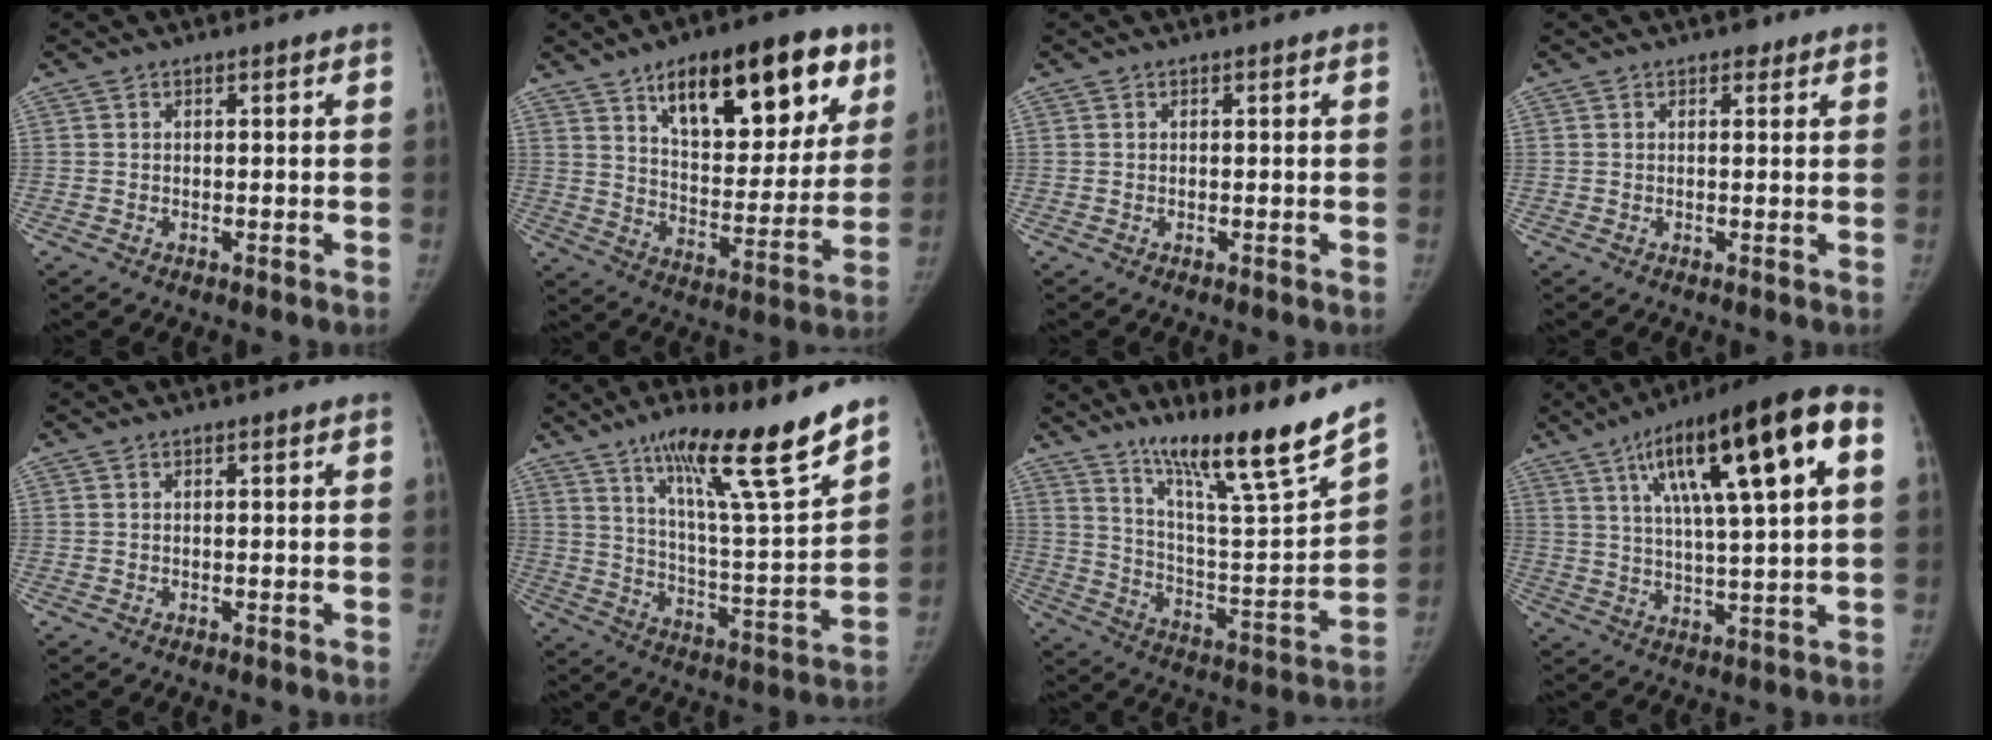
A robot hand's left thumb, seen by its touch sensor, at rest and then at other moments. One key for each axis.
{"total": 24.2, "fx": 12.7, "fy": 11.0, "fz": 17.4, "tx": -0.195, "ty": -0.033, "tz": 0.193}
{"total": 0.0}
{"total": 1.2, "fx": 0.8, "fy": 0.9, "fz": 0.4, "tx": 0.004, "ty": -0.003, "tz": 0.005}
{"total": 0.0}
{"total": 20.4, "fx": 14.3, "fy": 1.8, "fz": 14.4, "tx": -0.203, "ty": -0.079, "tz": 0.239}
{"total": 20.0, "fx": 15.5, "fy": 0.8, "fz": 12.7, "tx": -0.171, "ty": -0.093, "tz": 0.263}
{"total": 22.7, "fx": 8.2, "fy": 5.2, "fz": 20.5, "tx": -0.319, "ty": 0.014, "tz": 0.127}